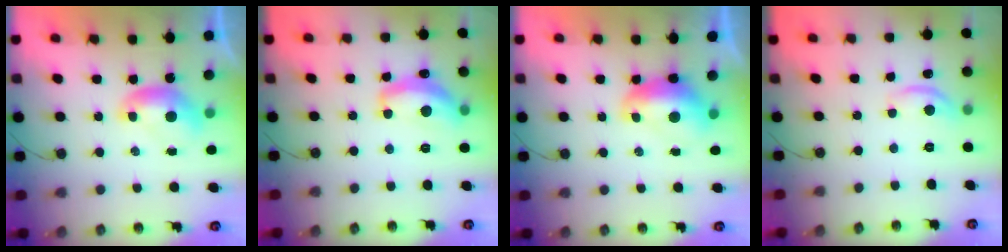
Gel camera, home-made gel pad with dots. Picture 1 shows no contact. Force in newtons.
{"total": 8.5, "press": 8.5, "slide": 0.6}
{"total": 2.0, "press": 2.0, "slide": 0.6}
{"total": 6.3, "press": 6.3, "slide": 0.5}